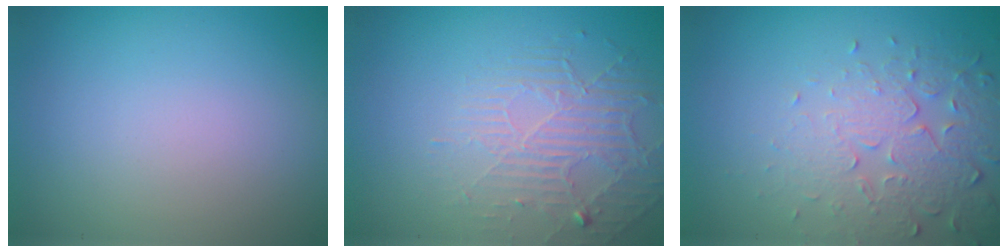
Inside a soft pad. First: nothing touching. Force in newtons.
{"total": 2.3, "press": 1.7, "slide": 1.6}
{"total": 5.1, "press": 3.8, "slide": 3.4}